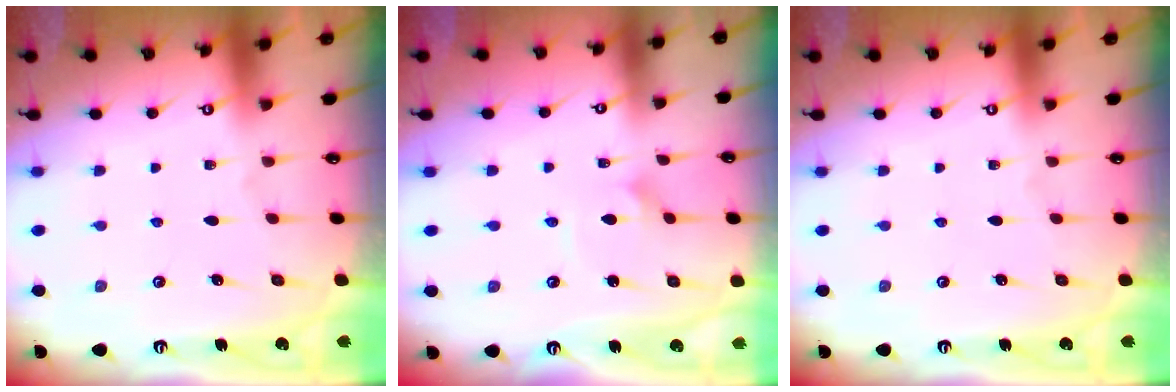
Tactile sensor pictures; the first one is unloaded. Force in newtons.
{"total": 2.7, "press": 2.7, "slide": 0.2}
{"total": 0.0}